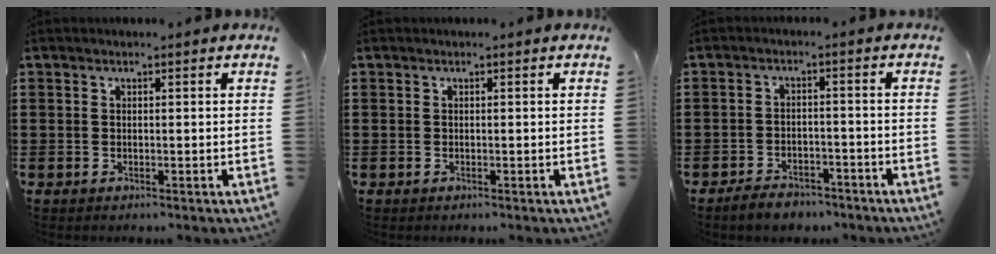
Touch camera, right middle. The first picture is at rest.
{"total": 0.0}
{"total": 3.4, "force": [-3.3, 0.9, 0.5], "torque": [-0.012, 0.006, -0.068]}